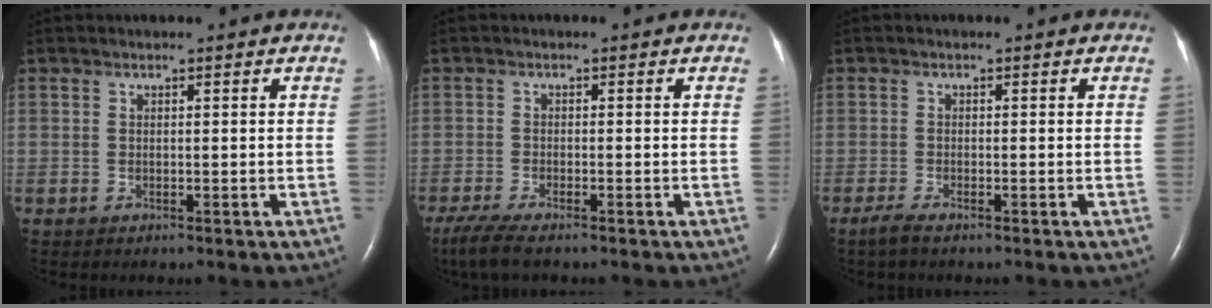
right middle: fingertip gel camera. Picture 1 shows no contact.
{"total": 5.1, "force": [-3.9, 0.7, 3.2], "torque": [-0.065, -0.015, -0.068]}
{"total": 1.6, "force": [-1.3, 0.0, 1.0], "torque": [-0.031, -0.007, -0.029]}